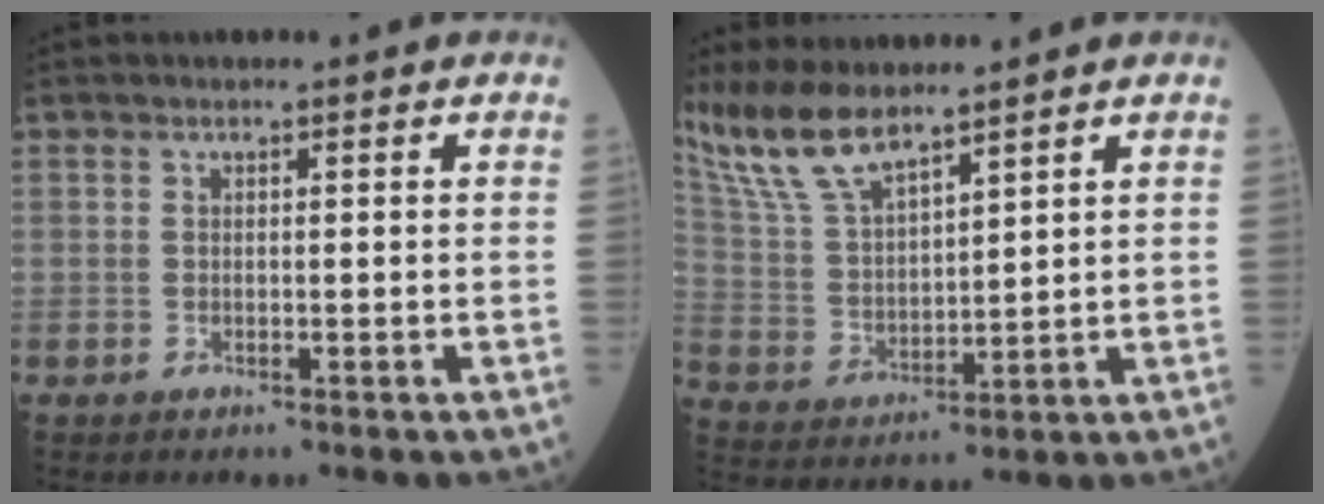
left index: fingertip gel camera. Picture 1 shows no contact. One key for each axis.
{"total": 10.0, "fx": 8.5, "fy": 1.7, "fz": 4.9, "tx": -0.120, "ty": 0.009, "tz": 0.180}